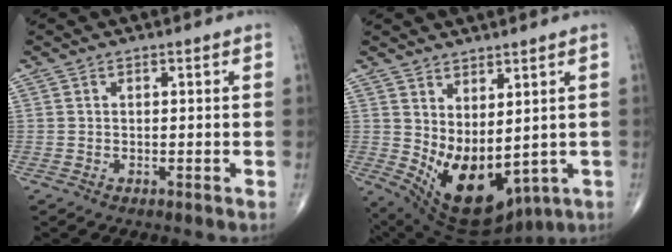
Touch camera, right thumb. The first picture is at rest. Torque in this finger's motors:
{"motor_torque": [-0.23, 1.04, 0.96, 0.80, 0.38]}